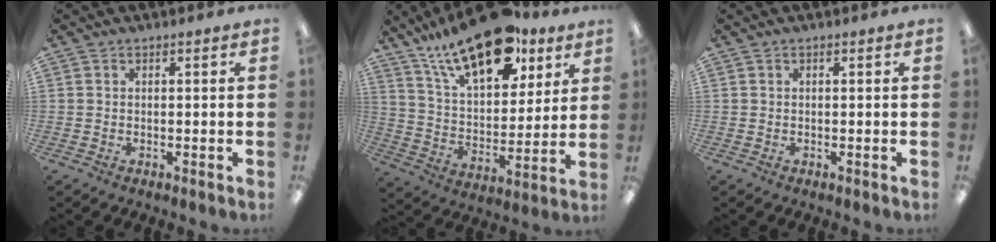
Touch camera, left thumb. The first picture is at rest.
{"total": 22.6, "force": [15.1, 9.9, 13.5], "torque": [-0.221, -0.083, 0.260]}
{"total": 0.0}